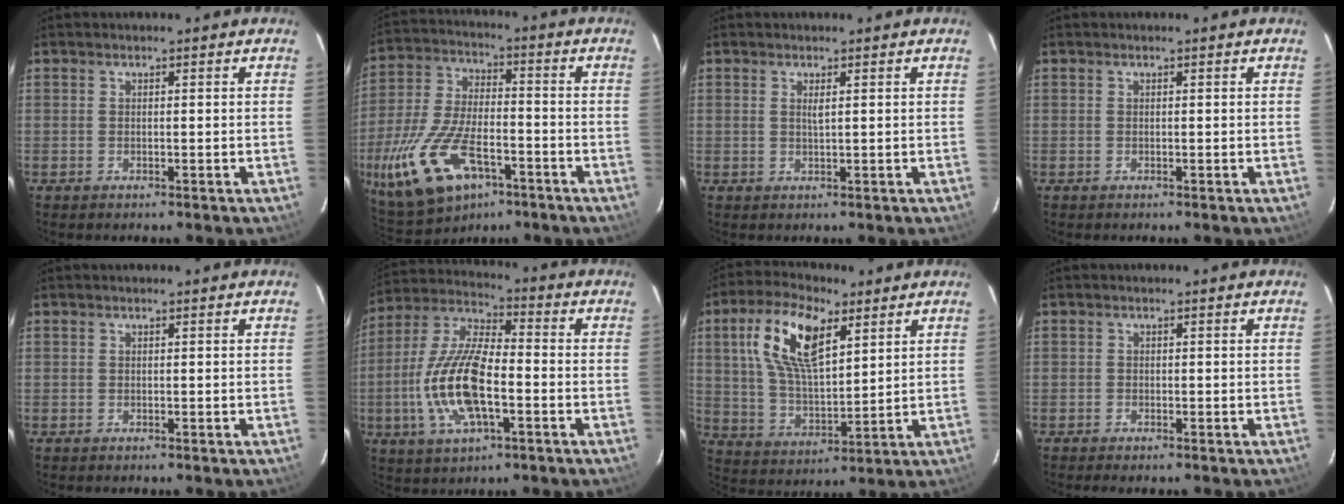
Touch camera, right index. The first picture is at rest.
{"total": 19.4, "force": [-9.2, 9.9, 13.9], "torque": [-0.312, -0.030, -0.159]}
{"total": 1.3, "force": [0.4, 0.1, 1.2], "torque": [-0.022, -0.001, 0.008]}
{"total": 0.0}
{"total": 0.0}
{"total": 15.9, "force": [-3.9, 6.0, 14.2], "torque": [-0.298, -0.002, -0.078]}
{"total": 14.7, "force": [6.2, 6.5, 11.6], "torque": [-0.221, 0.020, 0.120]}
{"total": 1.3, "force": [-1.2, 0.3, 0.5], "torque": [-0.011, -0.008, -0.023]}